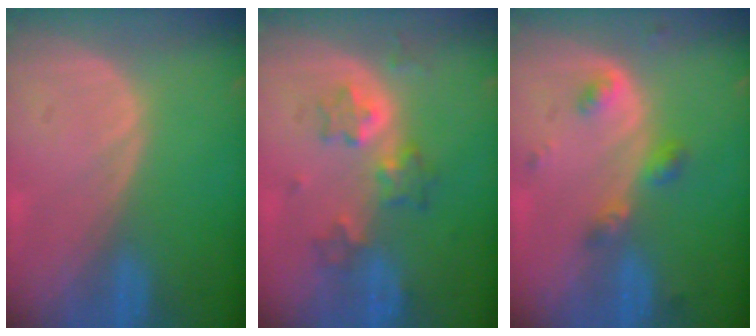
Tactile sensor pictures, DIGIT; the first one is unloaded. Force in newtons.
{"total": 5.7, "press": 5.7, "slide": 0.6}
{"total": 4.2, "press": 3.9, "slide": 1.5}